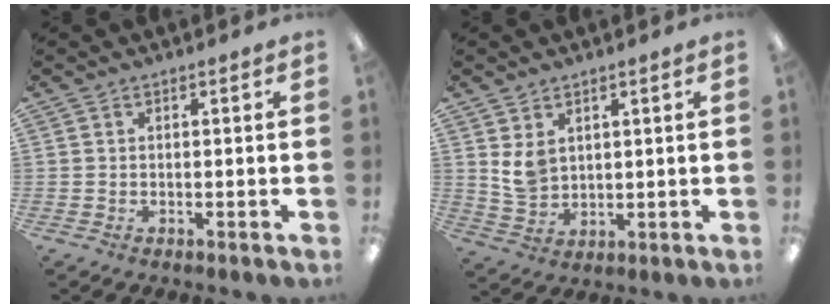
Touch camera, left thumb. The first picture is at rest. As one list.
[{"total": 5.5, "force": [2.7, 3.8, 3.0], "torque": [-0.057, -0.003, 0.052]}]